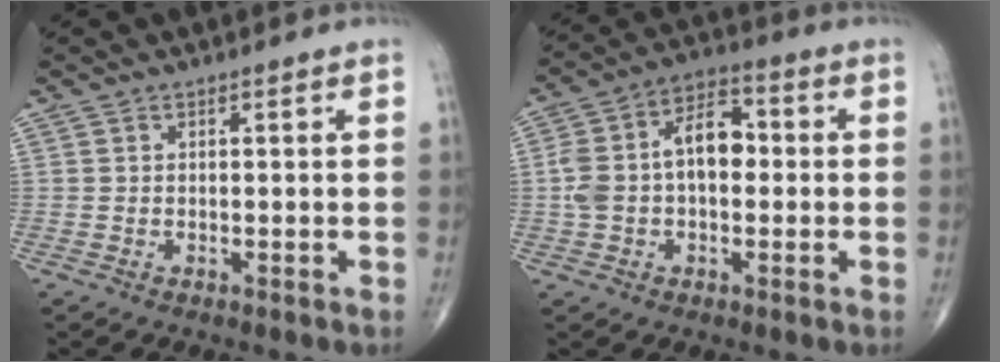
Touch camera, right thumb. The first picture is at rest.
{"total": 12.4, "force": [0.1, 7.4, 10.0], "torque": [-0.184, 0.043, -0.003]}